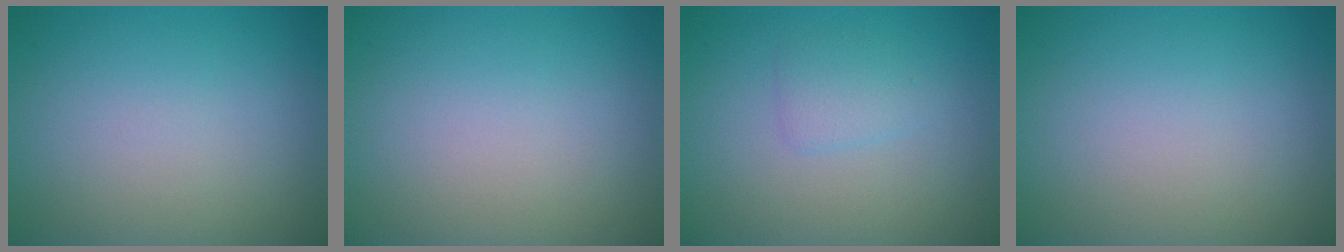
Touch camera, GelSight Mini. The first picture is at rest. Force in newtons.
{"total": 0.0}
{"total": 1.5, "press": 1.5, "slide": 0.1}
{"total": 0.0}